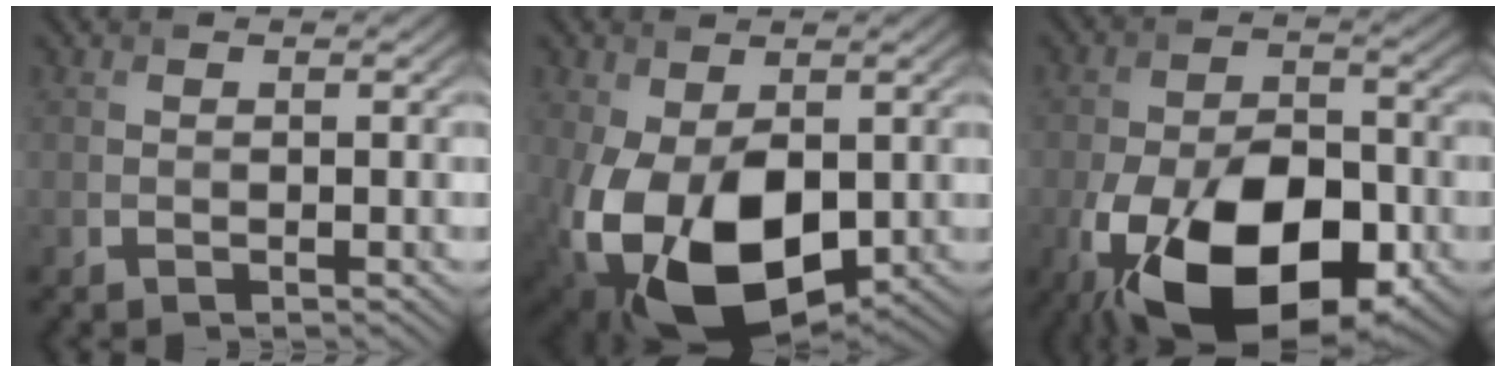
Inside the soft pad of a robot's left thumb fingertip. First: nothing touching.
{"total": 13.4, "force": [-2.9, 8.2, 10.1], "torque": [-0.225, -0.049, -0.034]}
{"total": 17.7, "force": [-7.6, 9.8, 12.7], "torque": [-0.234, -0.034, -0.120]}